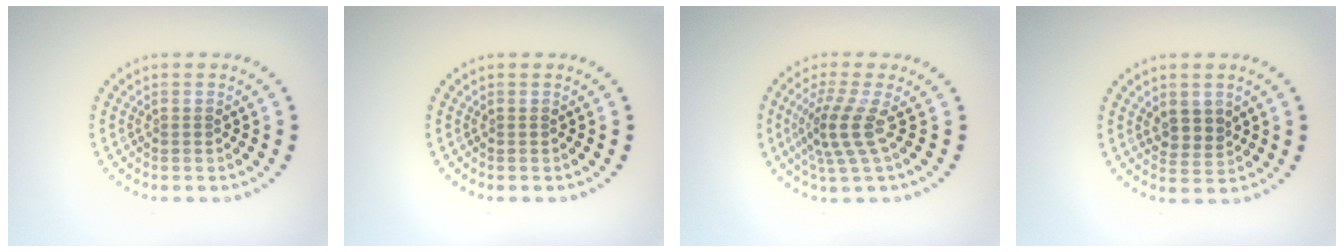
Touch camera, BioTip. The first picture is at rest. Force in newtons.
{"total": 0.0}
{"total": 3.4, "press": 2.4, "slide": 2.5}
{"total": 2.2, "press": 1.9, "slide": 1.0}